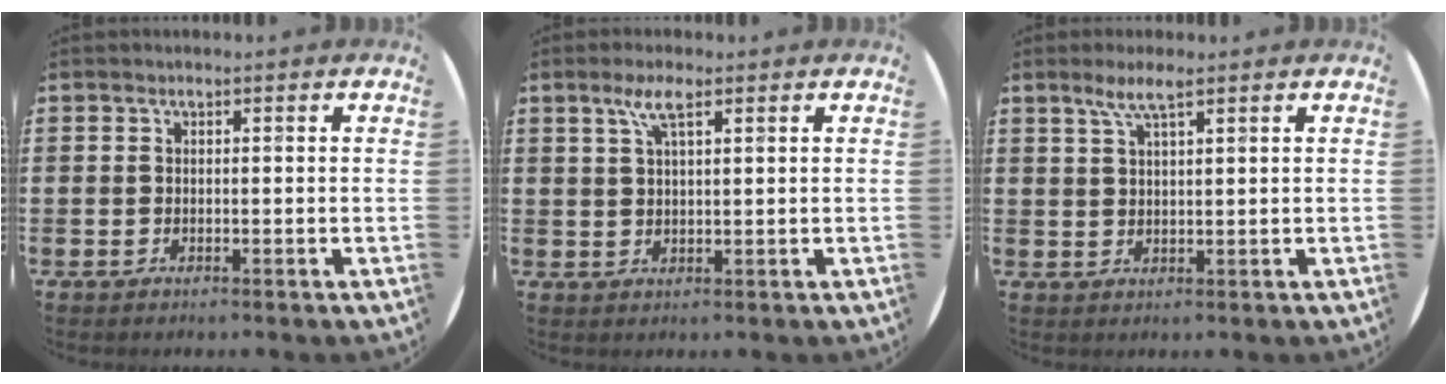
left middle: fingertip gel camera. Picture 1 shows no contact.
{"total": 3.6, "force": [2.1, 0.7, 2.9], "torque": [-0.062, 0.008, 0.035]}
{"total": 3.6, "force": [2.4, 0.5, 2.6], "torque": [-0.057, 0.005, 0.042]}